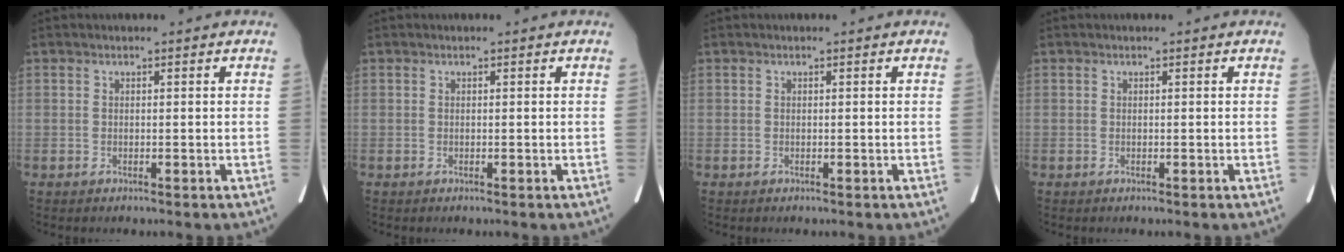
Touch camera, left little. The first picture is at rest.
{"total": 0.0}
{"total": 0.0}
{"total": 0.0}